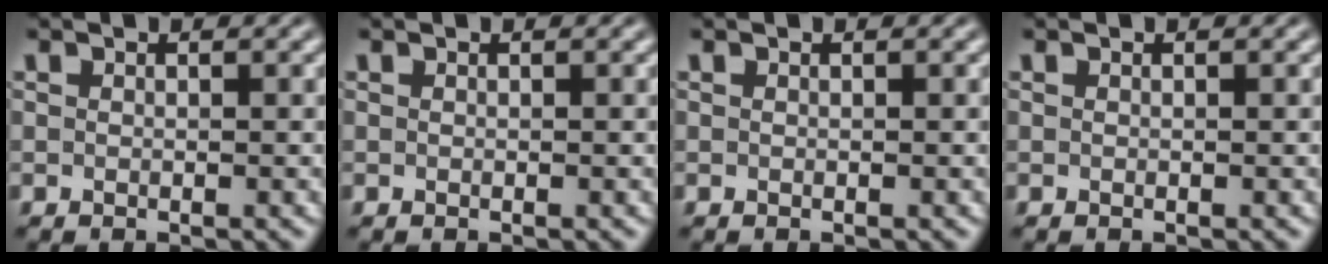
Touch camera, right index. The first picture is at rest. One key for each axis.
{"total": 0.0}
{"total": 0.0}
{"total": 0.0}